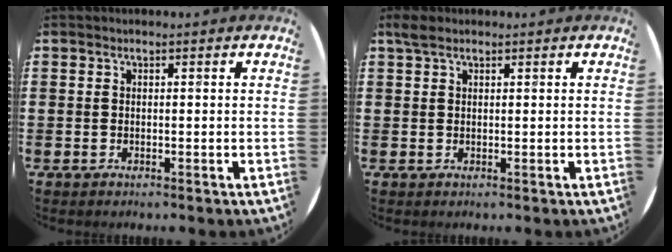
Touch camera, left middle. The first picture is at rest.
{"total": 1.5, "force": [1.1, 0.7, 0.7], "torque": [-0.017, 0.005, 0.021]}